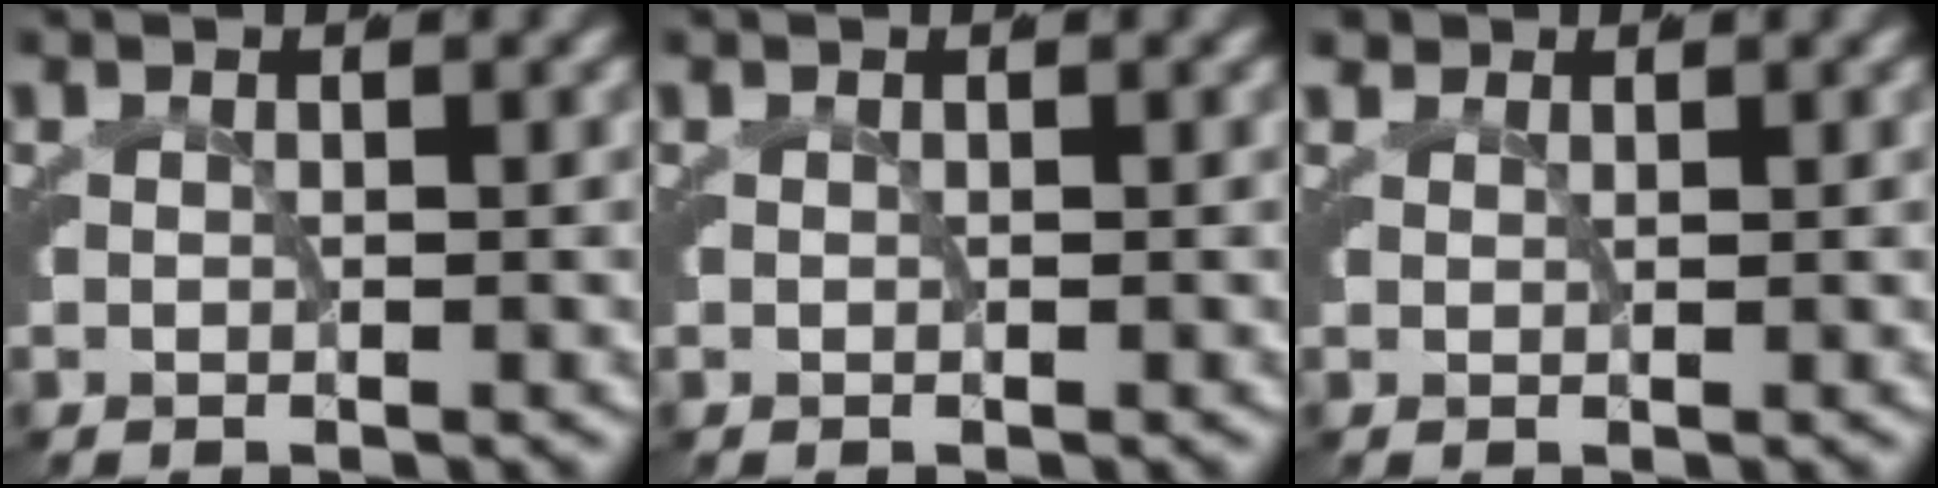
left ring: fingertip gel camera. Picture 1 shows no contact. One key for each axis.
{"total": 0.0}
{"total": 1.0, "fx": 0.9, "fy": 0.3, "fz": 0.3, "tx": -0.009, "ty": -0.003, "tz": 0.022}